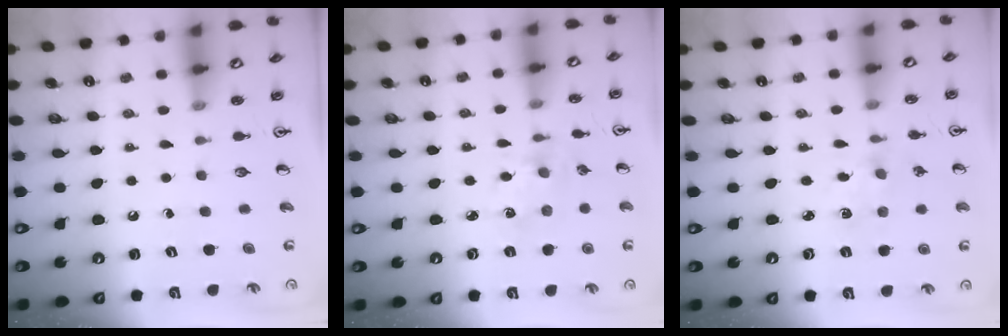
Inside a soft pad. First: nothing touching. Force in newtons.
{"total": 2.9, "press": 2.8, "slide": 0.8}
{"total": 1.8, "press": 1.8, "slide": 0.4}